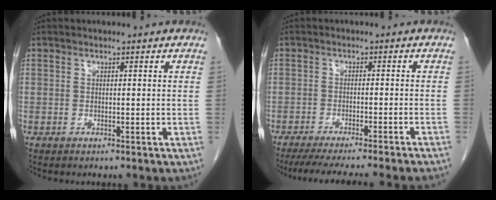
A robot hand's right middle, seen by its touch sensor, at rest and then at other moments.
{"total": 14.3, "force": [-12.6, -1.2, 6.7], "torque": [-0.080, -0.037, -0.177]}